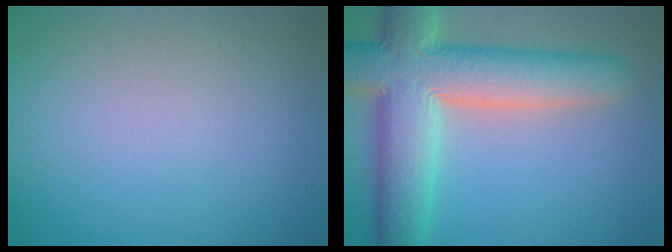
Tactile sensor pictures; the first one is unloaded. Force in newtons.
{"total": 10.9, "press": 10.9, "slide": 1.1}